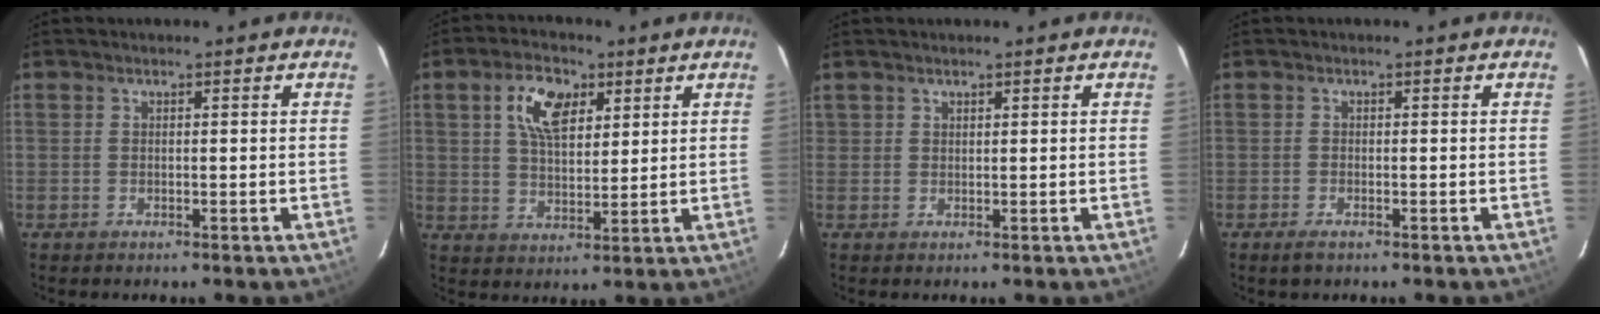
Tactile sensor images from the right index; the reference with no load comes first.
{"total": 8.8, "force": [3.8, 4.9, 6.3], "torque": [-0.115, 0.018, 0.069]}
{"total": 0.7, "force": [0.6, 0.4, 0.0], "torque": [0.000, 0.001, 0.011]}
{"total": 1.8, "force": [-1.3, 0.7, 1.0], "torque": [-0.022, -0.005, -0.025]}